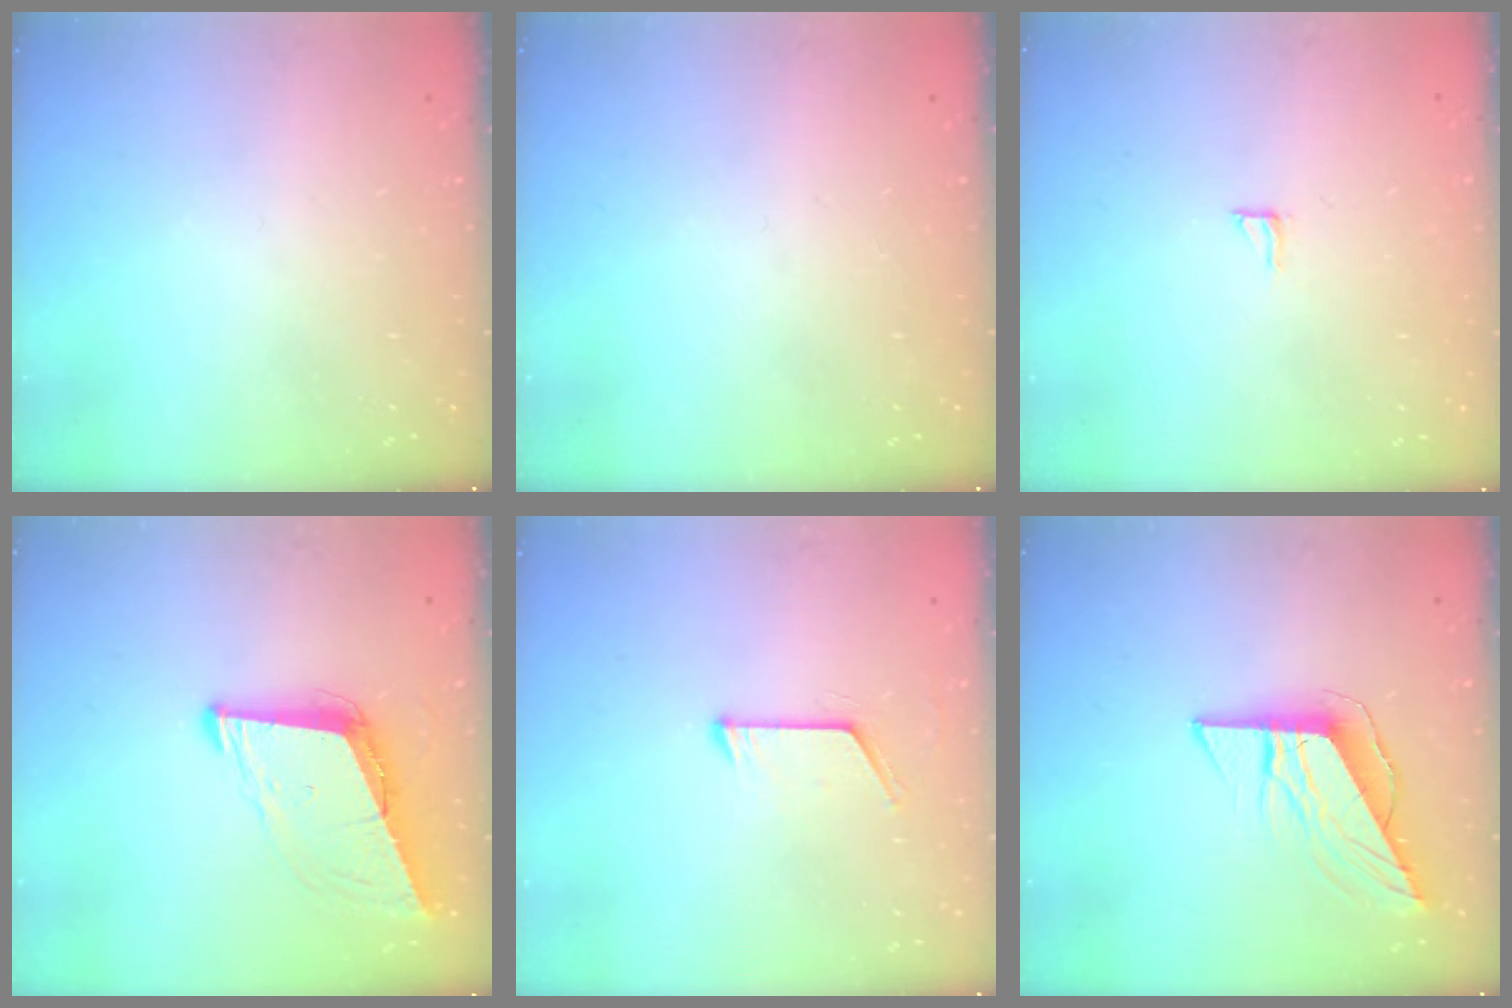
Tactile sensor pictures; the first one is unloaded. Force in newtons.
{"total": 0.0}
{"total": 4.2, "press": 4.2, "slide": 0.4}
{"total": 9.1, "press": 8.3, "slide": 3.7}
{"total": 6.9, "press": 6.9, "slide": 0.7}
{"total": 8.7, "press": 8.7, "slide": 0.3}